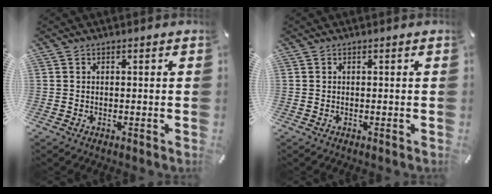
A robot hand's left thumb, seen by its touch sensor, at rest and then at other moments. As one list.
[{"total": 0.0}]